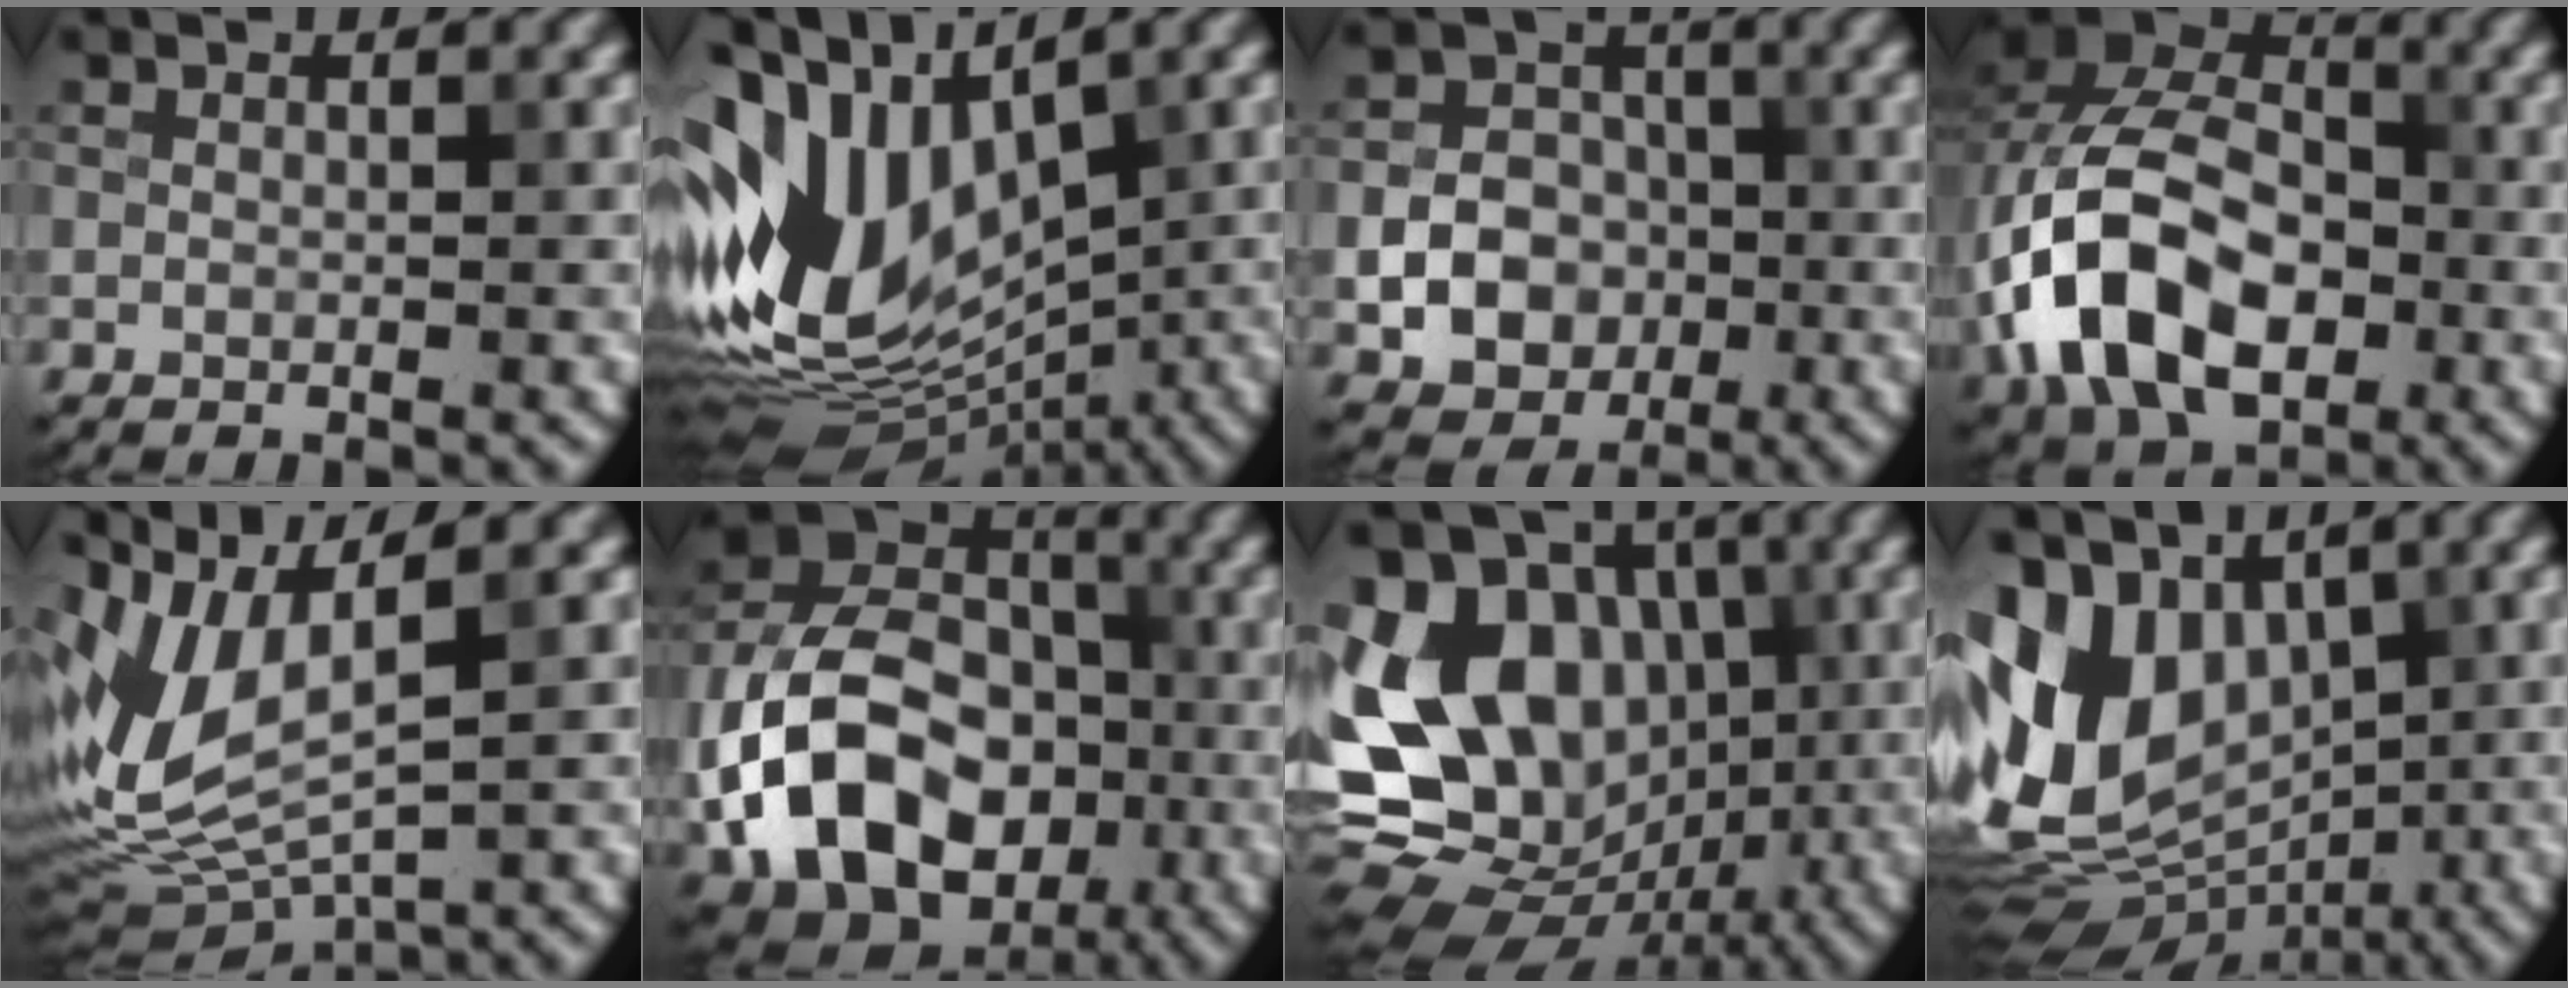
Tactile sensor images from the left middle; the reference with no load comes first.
{"total": 13.5, "force": [0.8, 8.6, 10.4], "torque": [-0.212, 0.002, 0.011]}
{"total": 6.6, "force": [-1.7, 5.5, 3.2], "torque": [-0.025, -0.004, -0.046]}
{"total": 13.1, "force": [-3.7, 8.7, 9.0], "torque": [-0.181, 0.003, -0.081]}
{"total": 9.0, "force": [1.4, 3.6, 8.2], "torque": [-0.187, -0.007, 0.043]}
{"total": 14.4, "force": [-4.6, 10.5, 8.7], "torque": [-0.175, -0.013, -0.093]}
{"total": 16.1, "force": [-0.6, 12.7, 9.9], "torque": [-0.171, 0.026, -0.015]}
{"total": 14.0, "force": [0.8, 10.1, 9.7], "torque": [-0.183, -0.009, 0.031]}